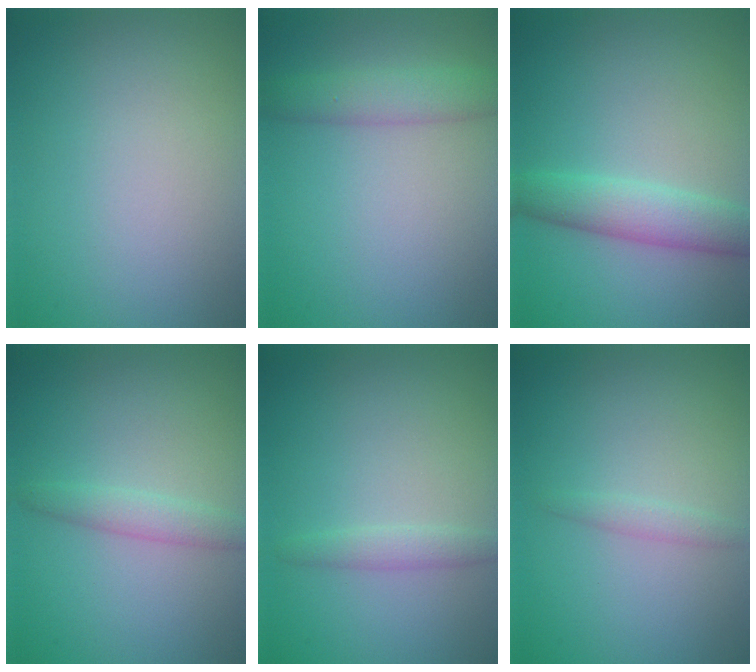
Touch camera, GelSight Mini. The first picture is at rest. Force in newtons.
{"total": 3.0, "press": 3.0, "slide": 0.2}
{"total": 3.9, "press": 3.9, "slide": 0.1}
{"total": 1.8, "press": 1.8, "slide": 0.1}
{"total": 1.4, "press": 1.4, "slide": 0.1}
{"total": 0.5, "press": 0.5, "slide": 0.1}